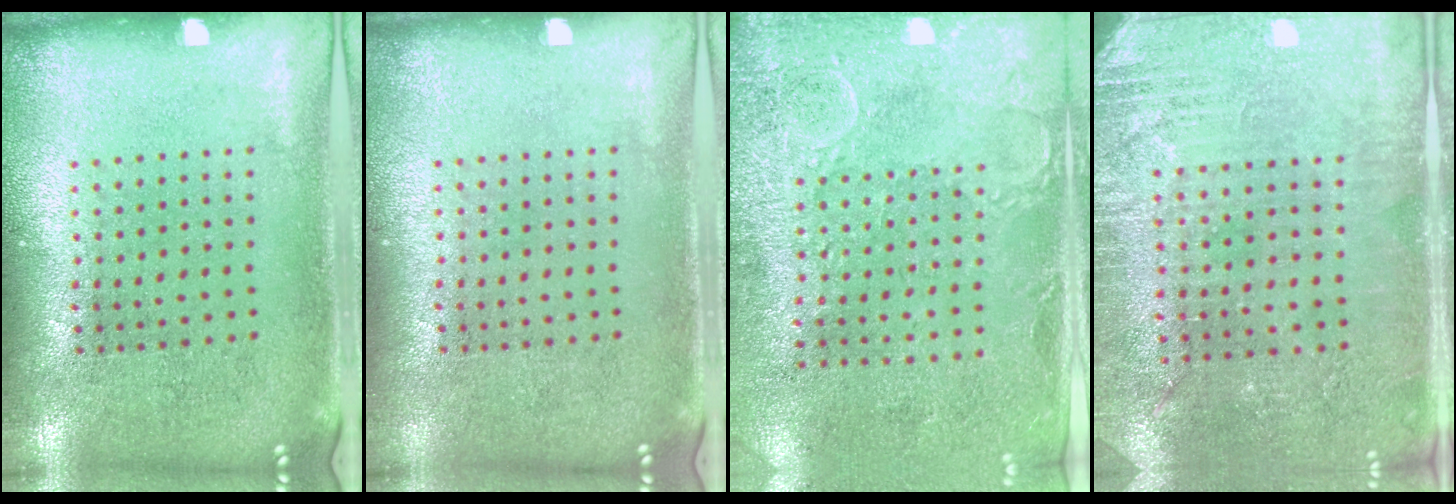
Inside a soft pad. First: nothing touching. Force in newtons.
{"total": 0.0}
{"total": 2.9, "press": 2.4, "slide": 1.7}
{"total": 2.9, "press": 2.8, "slide": 0.4}